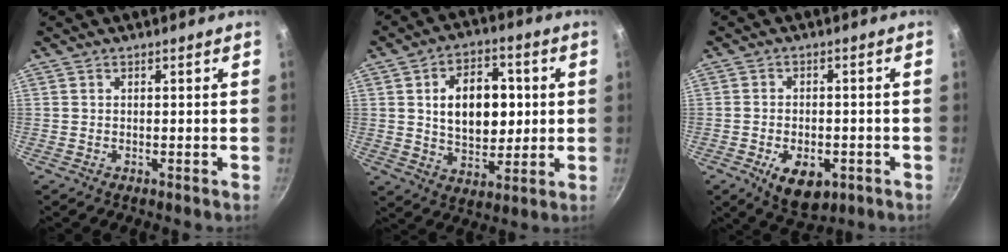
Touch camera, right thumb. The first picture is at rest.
{"total": 14.7, "force": [2.1, 9.7, 10.8], "torque": [-0.125, 0.000, 0.035]}
{"total": 8.8, "force": [-3.4, 5.1, 6.3], "torque": [-0.082, 0.006, -0.041]}